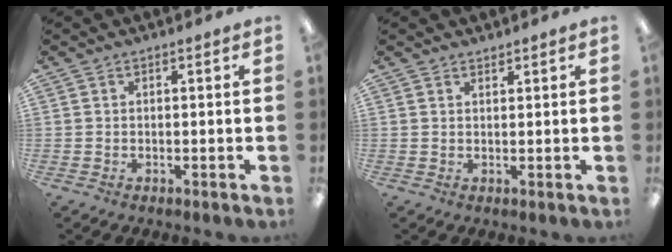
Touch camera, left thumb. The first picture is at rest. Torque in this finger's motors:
{"motor_torque": [-0.12, 0.01, -0.11, -0.14, 0.00]}